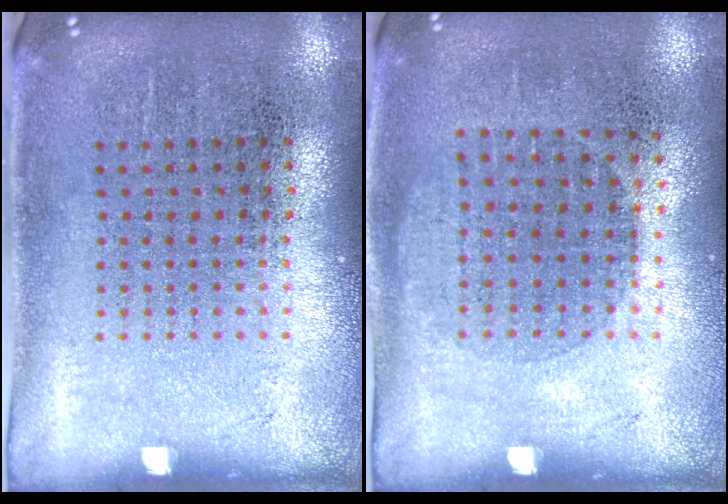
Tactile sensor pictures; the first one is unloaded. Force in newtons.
{"total": 1.0, "press": 0.9, "slide": 0.4}